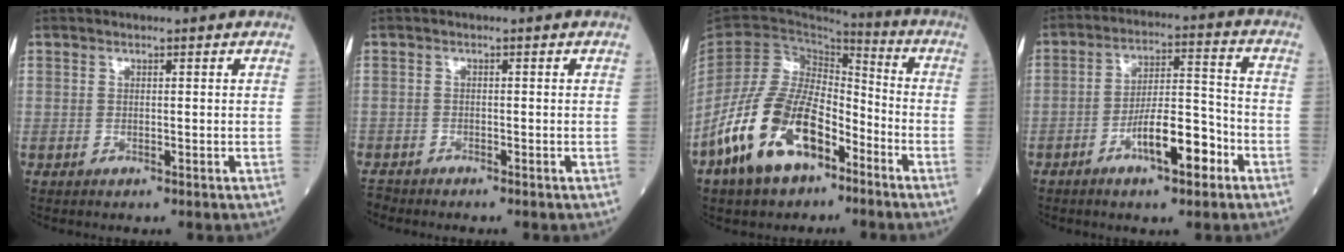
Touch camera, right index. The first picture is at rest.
{"total": 1.3, "force": [-1.2, 0.0, -0.3], "torque": [0.005, -0.007, -0.028]}
{"total": 14.8, "force": [-7.7, 7.2, 10.3], "torque": [-0.218, 0.006, -0.146]}
{"total": 9.5, "force": [-4.7, 2.4, 7.9], "torque": [-0.138, 0.016, -0.079]}